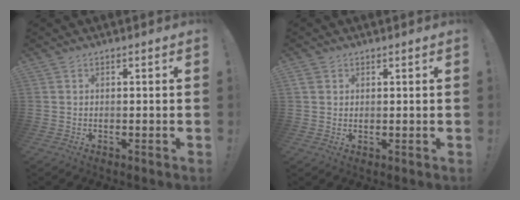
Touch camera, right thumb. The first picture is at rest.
{"total": 2.2, "force": [1.3, 1.5, 0.9], "torque": [-0.016, -0.003, 0.025]}